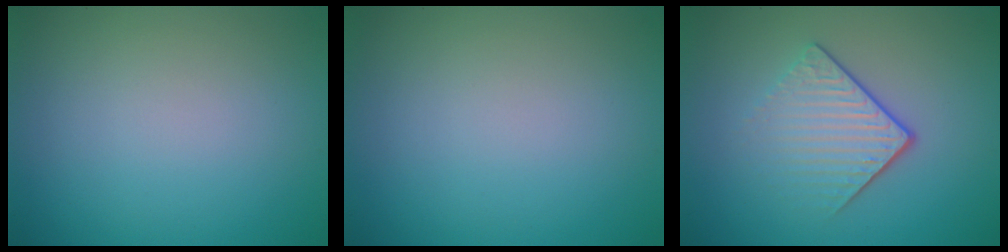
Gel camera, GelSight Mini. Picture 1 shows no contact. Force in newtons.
{"total": 0.0}
{"total": 4.2, "press": 2.7, "slide": 3.2}